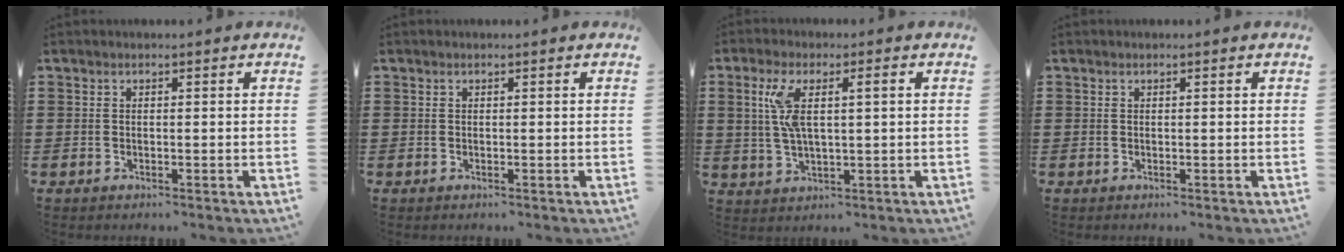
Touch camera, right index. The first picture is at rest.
{"total": 0.0}
{"total": 6.2, "force": [1.4, 1.7, 5.8], "torque": [-0.128, 0.000, 0.017]}
{"total": 0.0}